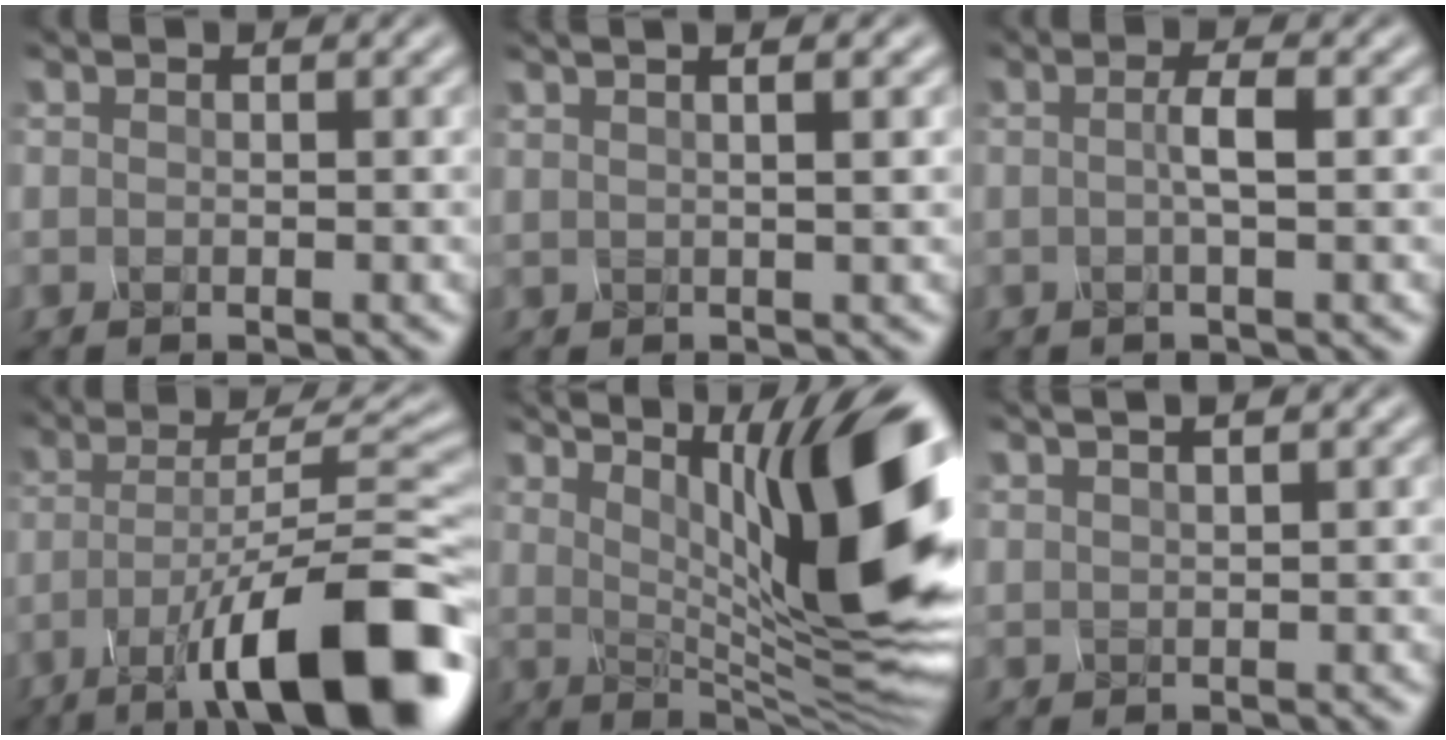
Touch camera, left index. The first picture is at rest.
{"total": 3.3, "force": [1.9, 0.8, 2.5], "torque": [-0.023, 0.035, 0.004]}
{"total": 1.1, "force": [0.1, -0.6, 0.9], "torque": [-0.036, 0.002, 0.011]}
{"total": 12.6, "force": [-7.7, 3.6, 9.3], "torque": [-0.164, -0.002, -0.115]}
{"total": 14.7, "force": [3.2, 3.7, 13.8], "torque": [-0.171, 0.021, 0.065]}
{"total": 2.8, "force": [2.3, 0.5, 1.4], "torque": [-0.014, 0.033, 0.015]}